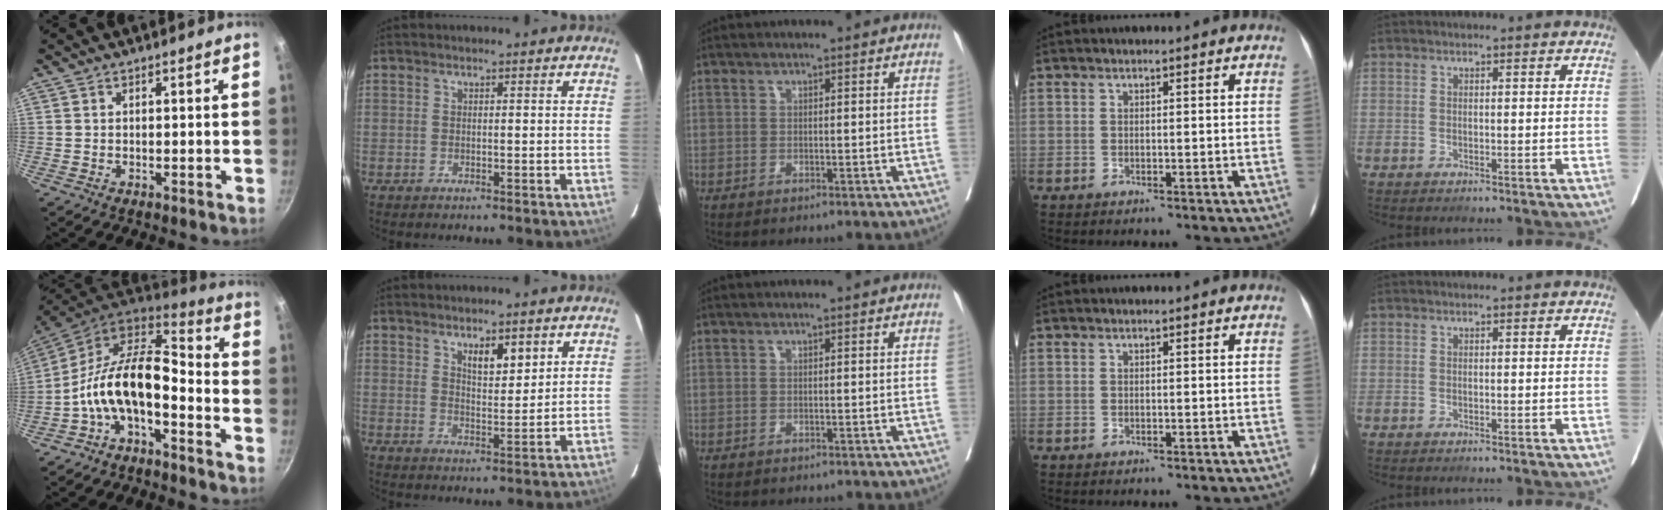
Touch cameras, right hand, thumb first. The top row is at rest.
{"thumb": {"total": 14.1, "force": [-5.1, 6.4, 11.4], "torque": [-0.192, 0.091, -0.100]}, "index": {"total": 5.0, "force": [2.9, 1.6, 3.7], "torque": [-0.064, -0.002, 0.052]}, "middle": {"total": 3.5, "force": [-3.2, 0.7, 1.2], "torque": [-0.017, -0.003, -0.039]}}